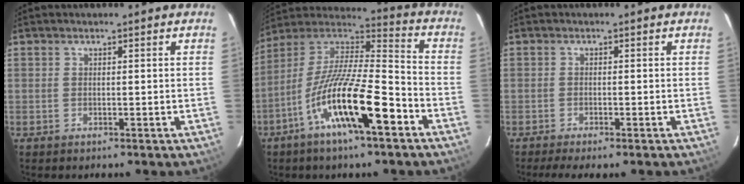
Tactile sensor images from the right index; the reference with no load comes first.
{"total": 19.4, "force": [-9.5, 4.2, 16.3], "torque": [-0.291, -0.027, -0.179]}
{"total": 3.8, "force": [-3.2, 0.0, 2.1], "torque": [-0.047, -0.014, -0.053]}